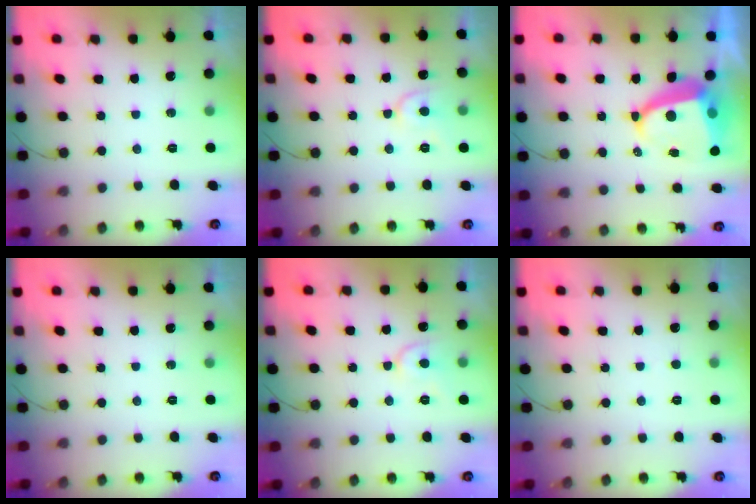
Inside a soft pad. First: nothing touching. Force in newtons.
{"total": 7.5, "press": 7.4, "slide": 1.0}
{"total": 8.6, "press": 8.5, "slide": 1.0}
{"total": 0.0}
{"total": 7.5, "press": 7.4, "slide": 1.0}
{"total": 2.2, "press": 2.2, "slide": 0.2}